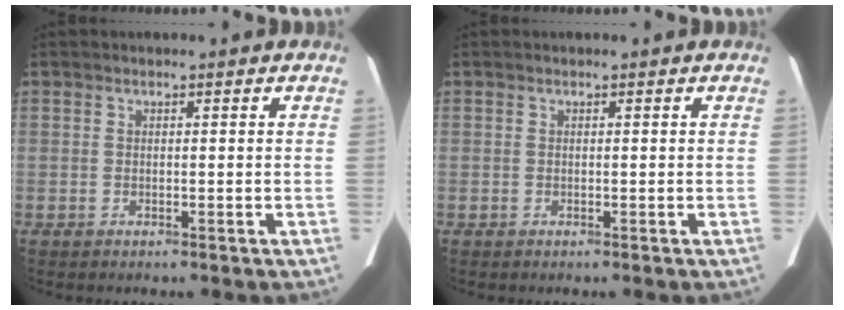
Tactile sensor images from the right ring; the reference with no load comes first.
{"total": 0.0}